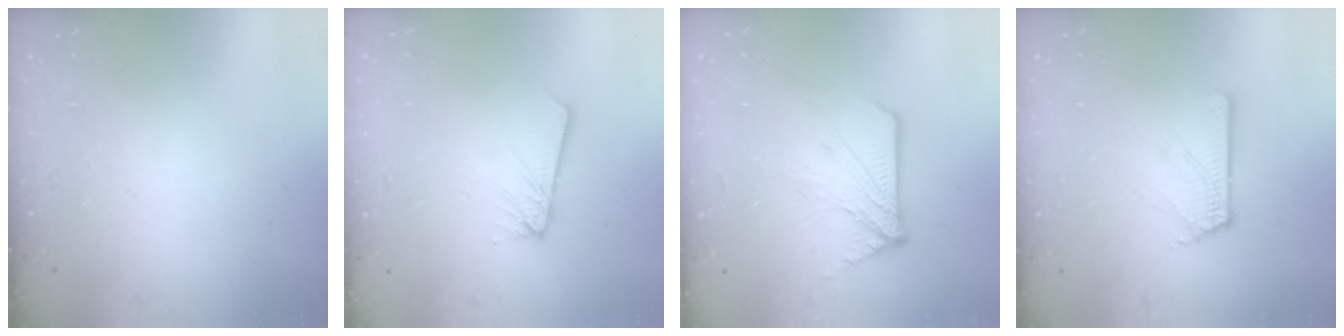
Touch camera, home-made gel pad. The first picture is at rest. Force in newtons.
{"total": 2.6, "press": 2.6, "slide": 0.2}
{"total": 10.0, "press": 10.0, "slide": 0.8}
{"total": 2.6, "press": 2.6, "slide": 0.3}